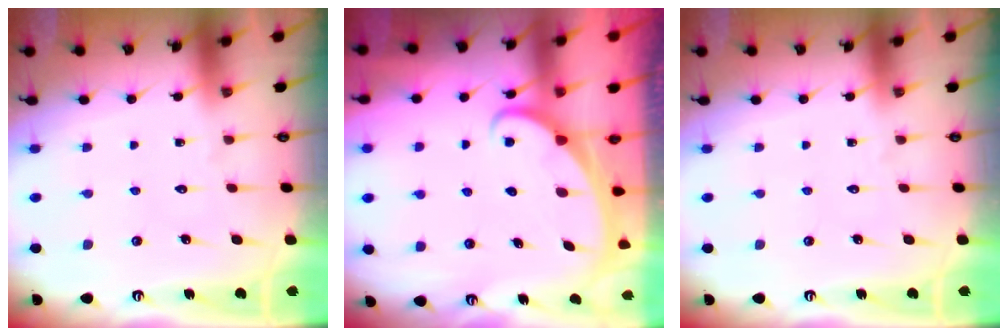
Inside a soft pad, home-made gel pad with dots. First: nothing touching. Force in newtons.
{"total": 2.1, "press": 2.1, "slide": 0.1}
{"total": 0.0}